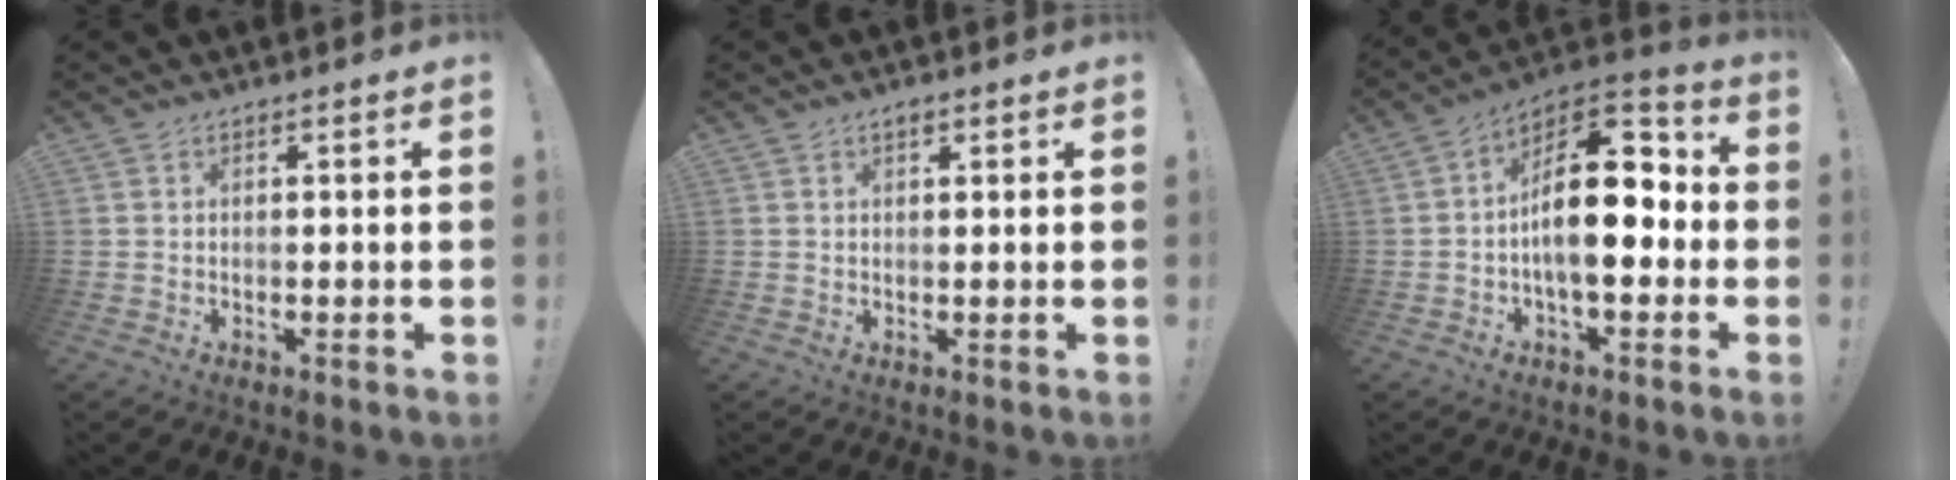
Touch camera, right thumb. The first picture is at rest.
{"total": 1.3, "force": [0.9, 0.5, 0.8], "torque": [-0.013, 0.000, 0.014]}
{"total": 18.6, "force": [-0.6, 9.6, 15.9], "torque": [-0.247, 0.008, -0.010]}